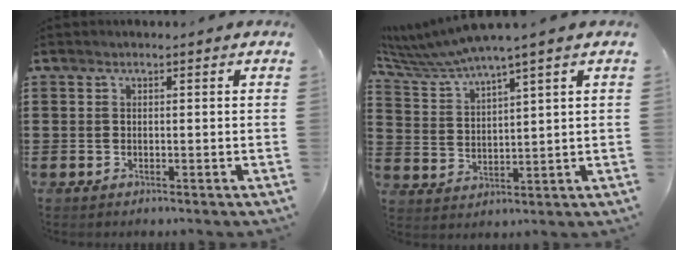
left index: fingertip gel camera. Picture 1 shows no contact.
{"total": 5.0, "force": [4.4, -0.7, 2.1], "torque": [-0.062, -0.031, 0.073]}